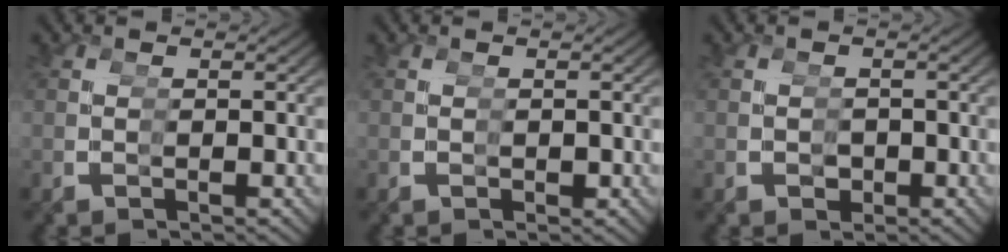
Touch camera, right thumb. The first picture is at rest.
{"total": 0.8, "force": [0.0, 0.7, 0.4], "torque": [-0.004, -0.006, 0.002]}
{"total": 2.4, "force": [-0.4, 2.1, 1.1], "torque": [-0.014, -0.016, 0.001]}